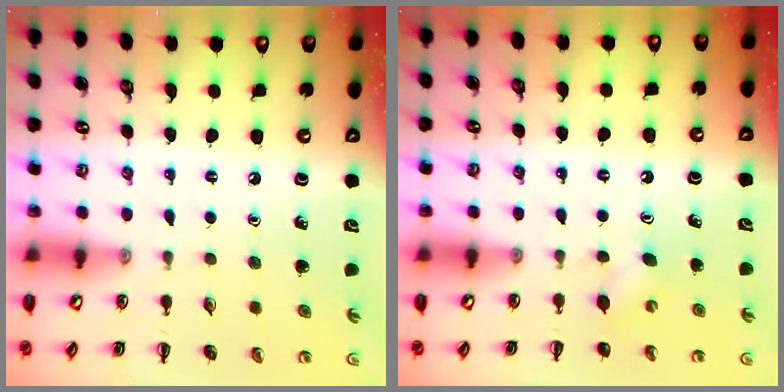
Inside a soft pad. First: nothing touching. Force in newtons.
{"total": 2.9, "press": 2.9, "slide": 0.6}